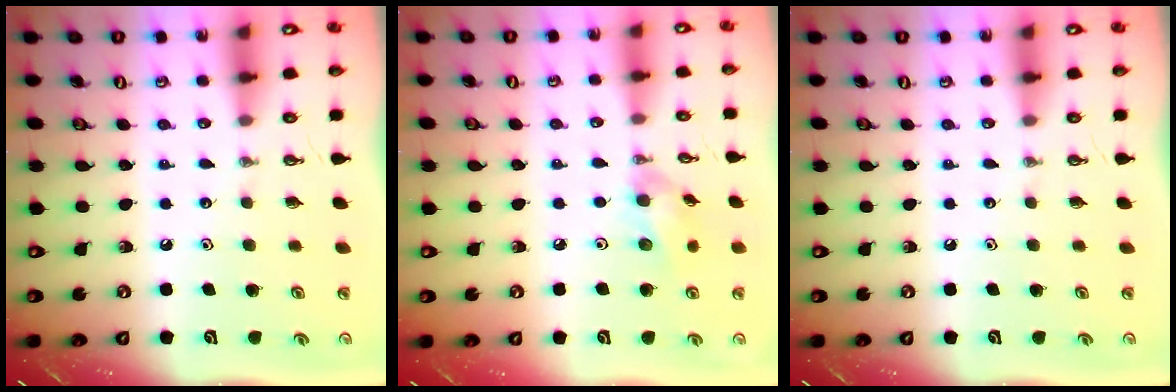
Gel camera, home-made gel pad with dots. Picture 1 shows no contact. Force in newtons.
{"total": 9.8, "press": 9.5, "slide": 2.3}
{"total": 0.0}